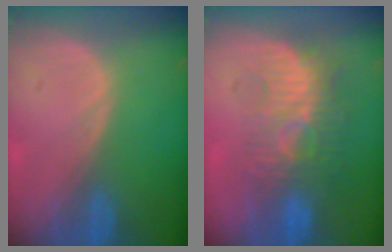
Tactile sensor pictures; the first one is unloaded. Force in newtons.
{"total": 9.4, "press": 8.7, "slide": 3.6}